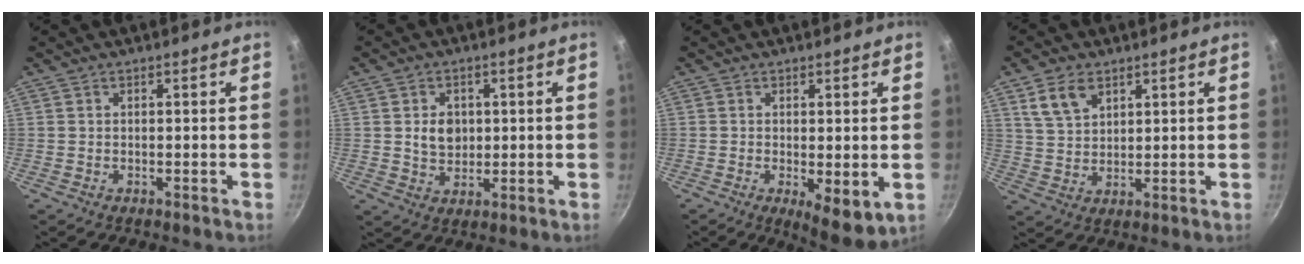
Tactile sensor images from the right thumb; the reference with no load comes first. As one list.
[{"total": 5.5, "force": [0.7, 4.3, 3.3], "torque": [-0.034, -0.006, 0.014]}, {"total": 6.9, "force": [-1.0, 2.4, 6.4], "torque": [-0.082, -0.018, -0.005]}, {"total": 6.7, "force": [3.7, 4.2, 3.7], "torque": [-0.057, -0.011, 0.076]}]